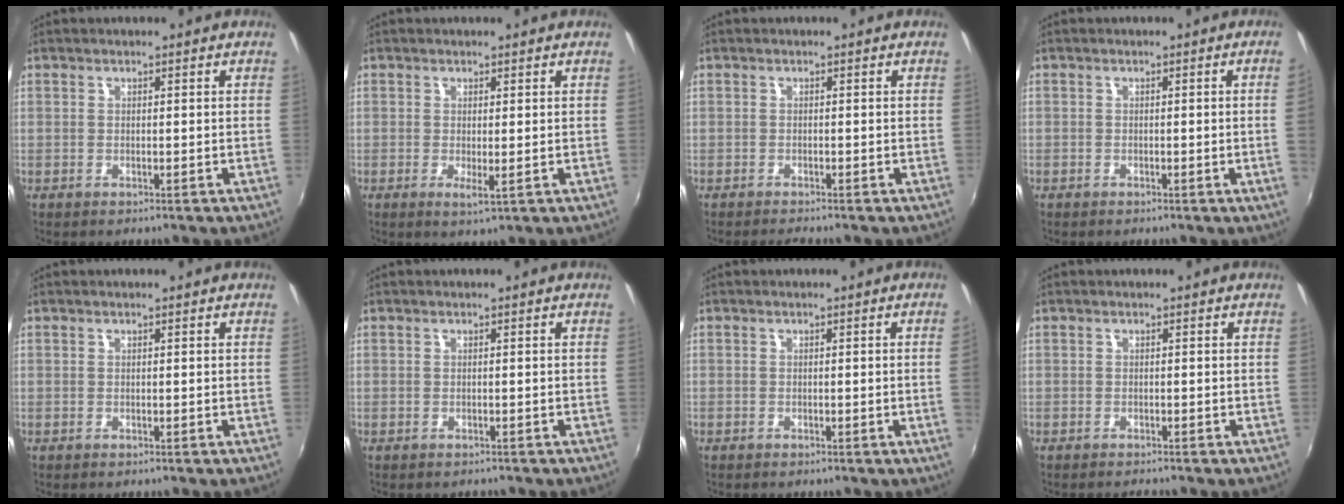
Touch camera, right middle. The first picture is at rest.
{"total": 2.1, "force": [-0.1, 0.1, 2.1], "torque": [-0.039, -0.008, -0.001]}
{"total": 1.6, "force": [-1.5, -0.2, 0.4], "torque": [-0.011, -0.009, -0.029]}
{"total": 1.9, "force": [-0.1, -1.2, 1.4], "torque": [-0.019, -0.012, 0.003]}
{"total": 0.0}
{"total": 0.7, "force": [-0.6, 0.4, 0.1], "torque": [-0.006, -0.001, -0.008]}
{"total": 1.3, "force": [-0.1, -0.9, 1.0], "torque": [-0.009, -0.010, 0.001]}
{"total": 1.4, "force": [-1.3, 0.0, 0.3], "torque": [-0.008, -0.009, -0.023]}